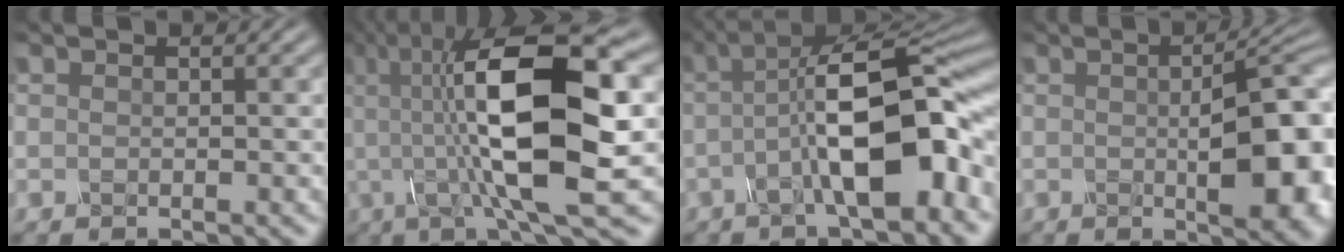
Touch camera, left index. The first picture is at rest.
{"total": 14.2, "force": [1.0, 4.1, 13.6], "torque": [-0.231, 0.009, 0.012]}
{"total": 11.7, "force": [-1.4, 3.7, 11.0], "torque": [-0.163, 0.017, -0.030]}
{"total": 10.4, "force": [-0.2, 3.4, 9.8], "torque": [-0.118, -0.003, 0.003]}